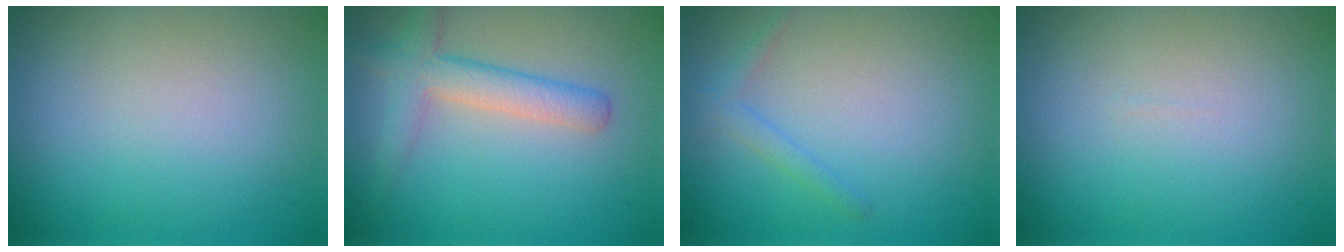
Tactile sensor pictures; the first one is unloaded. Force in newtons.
{"total": 3.4, "press": 3.4, "slide": 0.1}
{"total": 1.3, "press": 1.3, "slide": 0.1}
{"total": 0.0}